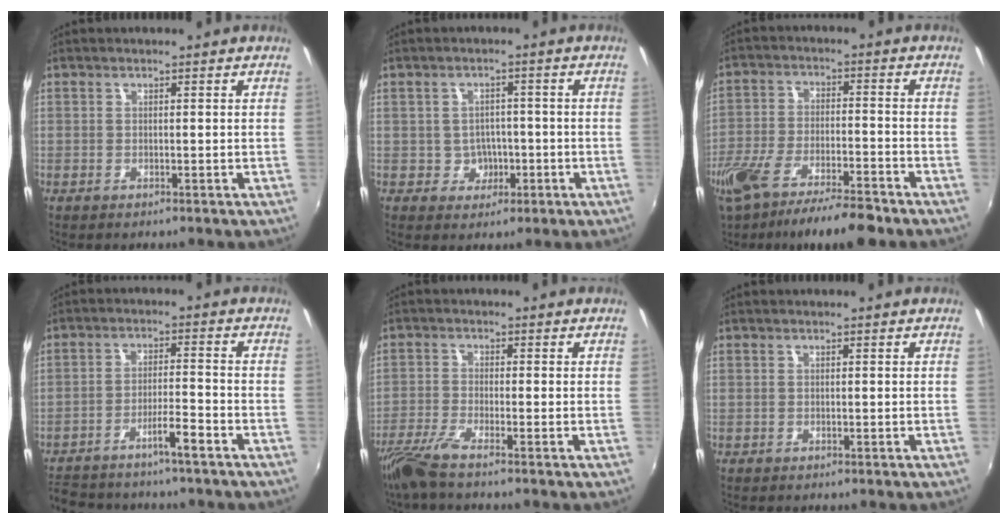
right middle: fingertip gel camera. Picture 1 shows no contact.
{"total": 4.1, "force": [-1.2, 3.8, 0.8], "torque": [-0.019, 0.014, -0.006]}
{"total": 14.8, "force": [-11.3, 3.1, 9.0], "torque": [-0.189, -0.038, -0.195]}
{"total": 7.5, "force": [-6.5, 0.8, 3.7], "torque": [-0.080, 0.015, -0.112]}
{"total": 5.6, "force": [-4.4, -0.1, 3.5], "torque": [-0.089, -0.018, -0.089]}
{"total": 0.0}